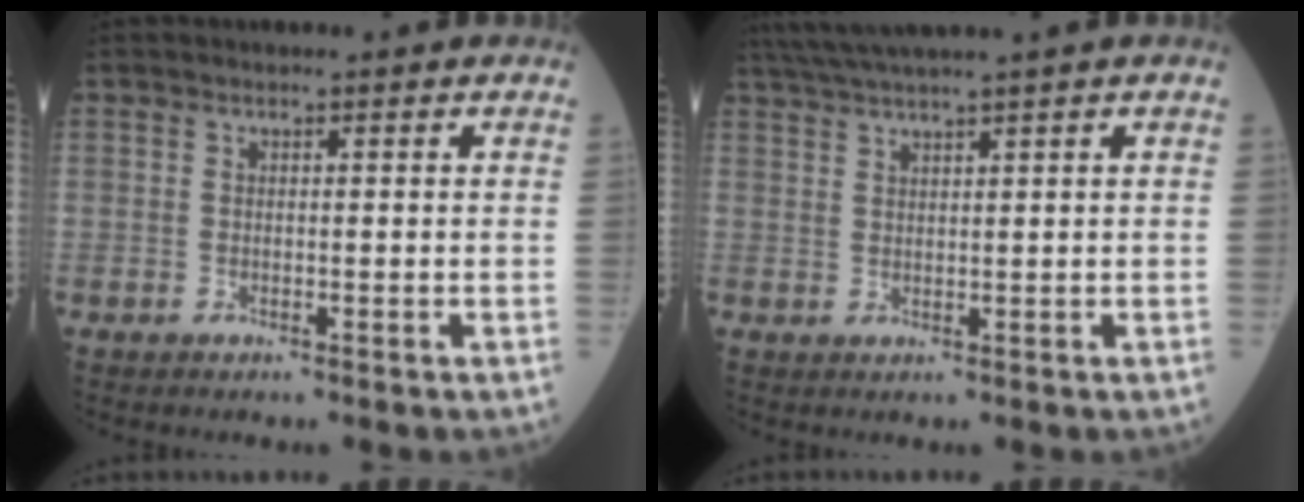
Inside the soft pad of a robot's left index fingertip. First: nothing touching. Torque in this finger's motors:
{"motor_torque": [0.00, -2.14, 0.26, 0.13]}